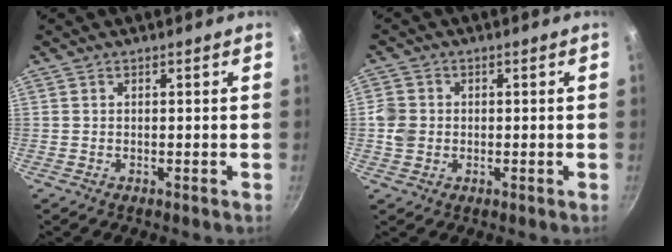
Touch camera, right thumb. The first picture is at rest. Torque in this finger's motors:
{"motor_torque": [0.39, 0.33, 0.38, 0.37, 0.01]}